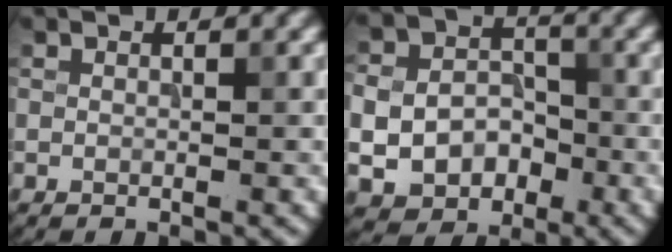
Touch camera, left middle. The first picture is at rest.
{"total": 6.9, "force": [-1.9, 5.6, 3.6], "torque": [-0.054, -0.014, -0.044]}